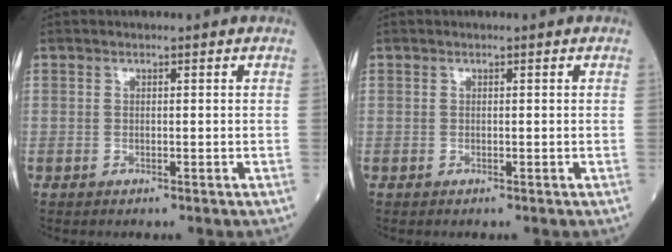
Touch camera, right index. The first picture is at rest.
{"total": 0.0}